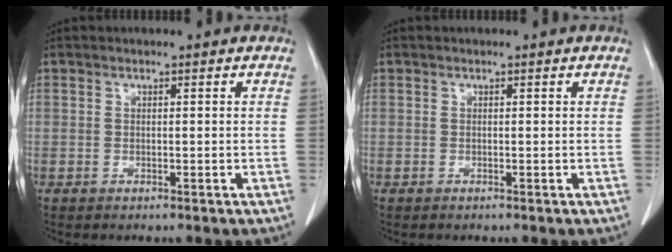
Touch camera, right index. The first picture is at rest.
{"total": 0.0}